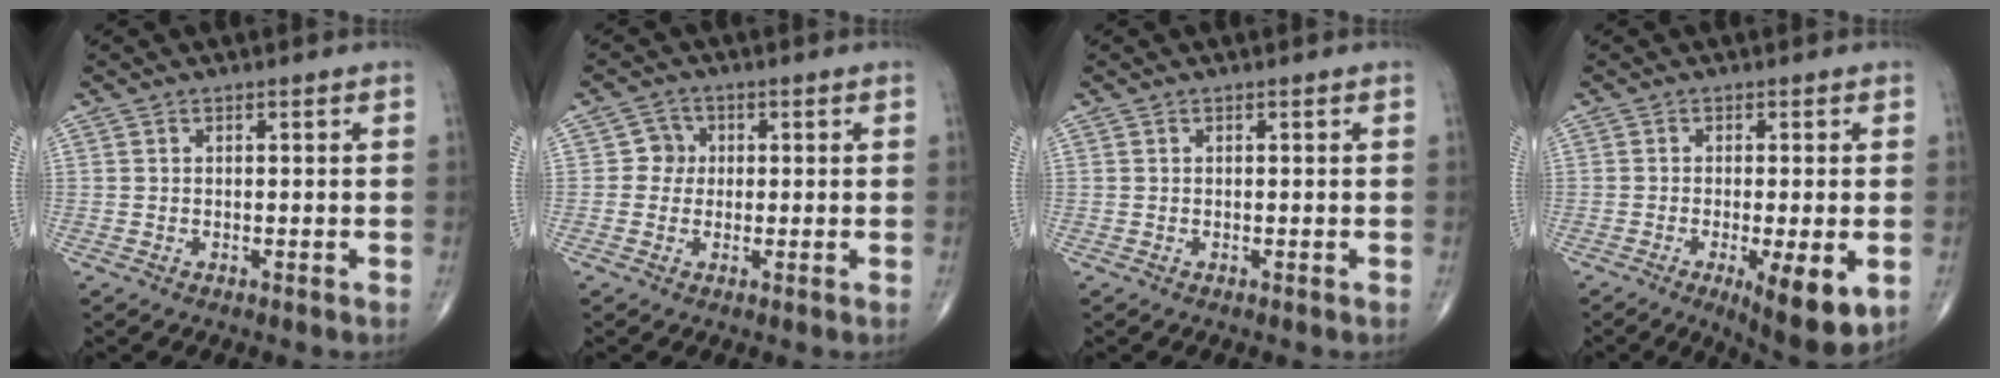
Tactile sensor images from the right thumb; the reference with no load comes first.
{"total": 3.0, "force": [0.2, 2.9, 0.7], "torque": [0.012, 0.008, -0.006]}
{"total": 0.0}
{"total": 9.7, "force": [-2.9, 2.5, 8.9], "torque": [-0.125, -0.022, -0.040]}